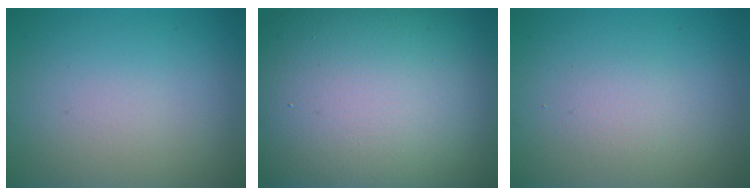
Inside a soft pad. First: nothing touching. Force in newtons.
{"total": 19.9, "press": 19.9, "slide": 1.1}
{"total": 1.4, "press": 1.3, "slide": 0.1}